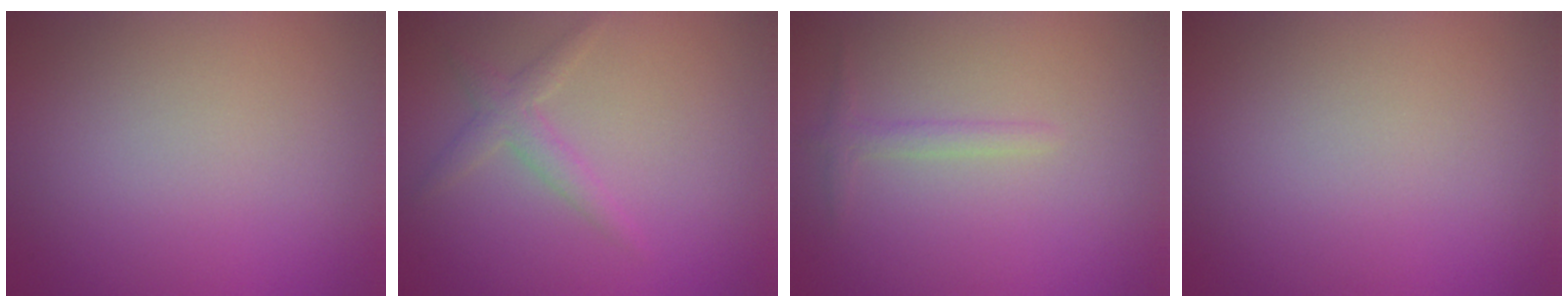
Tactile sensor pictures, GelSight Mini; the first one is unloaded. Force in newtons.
{"total": 1.9, "press": 1.9, "slide": 0.1}
{"total": 1.1, "press": 1.1, "slide": 0.1}
{"total": 0.0}